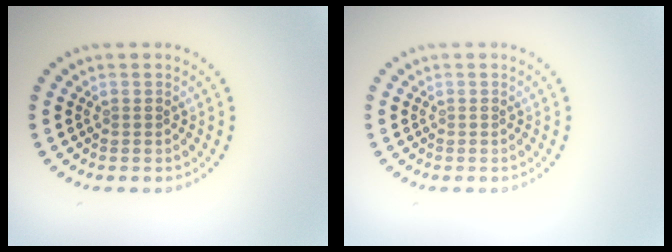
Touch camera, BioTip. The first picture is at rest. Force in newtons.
{"total": 0.0}